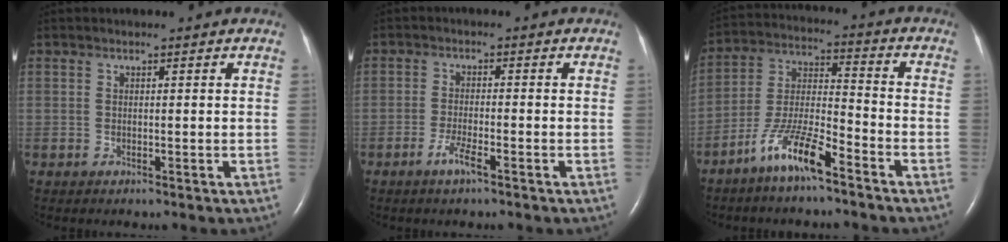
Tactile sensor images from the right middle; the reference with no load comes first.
{"total": 3.0, "force": [-1.9, 0.3, 2.3], "torque": [-0.047, -0.002, -0.039]}
{"total": 9.9, "force": [-6.8, 1.5, 7.0], "torque": [-0.148, -0.009, -0.134]}